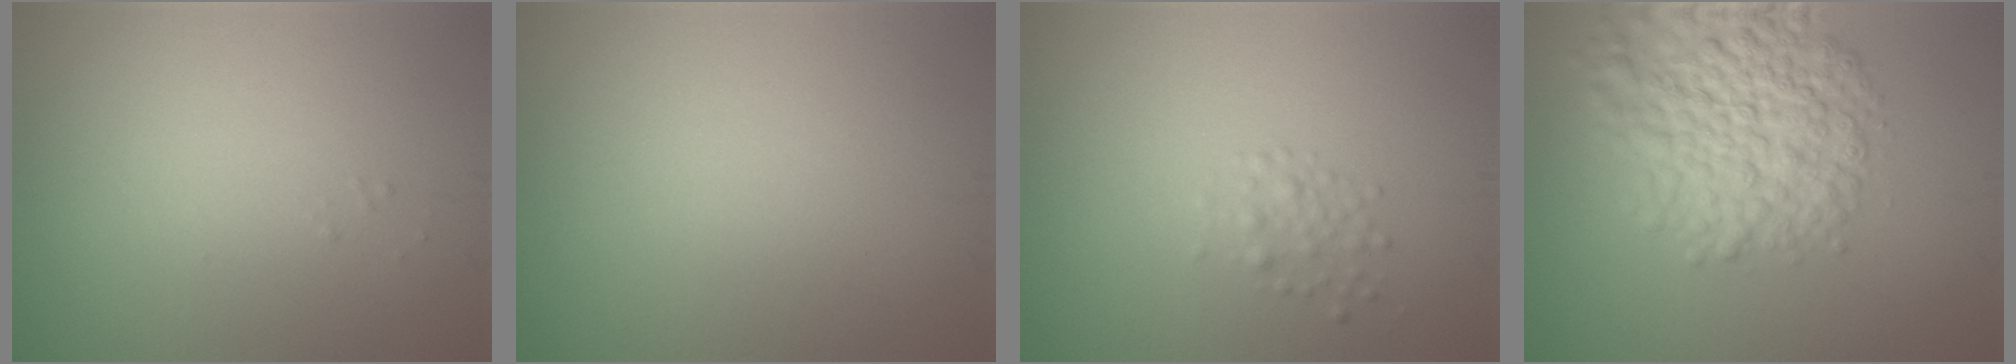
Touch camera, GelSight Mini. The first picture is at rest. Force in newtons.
{"total": 0.0}
{"total": 1.3, "press": 1.3, "slide": 0.0}
{"total": 8.1, "press": 8.1, "slide": 0.3}